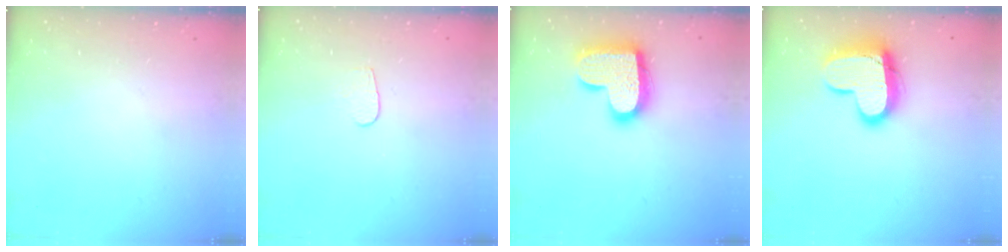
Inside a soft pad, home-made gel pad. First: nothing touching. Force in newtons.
{"total": 3.6, "press": 3.6, "slide": 0.3}
{"total": 19.6, "press": 19.5, "slide": 1.3}
{"total": 16.6, "press": 16.5, "slide": 1.4}